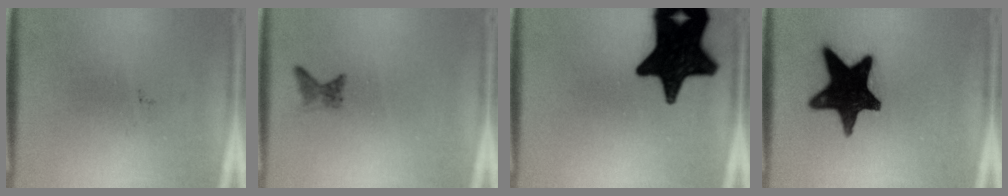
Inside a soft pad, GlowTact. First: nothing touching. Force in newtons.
{"total": 1.2}
{"total": 19.4}
{"total": 17.7}